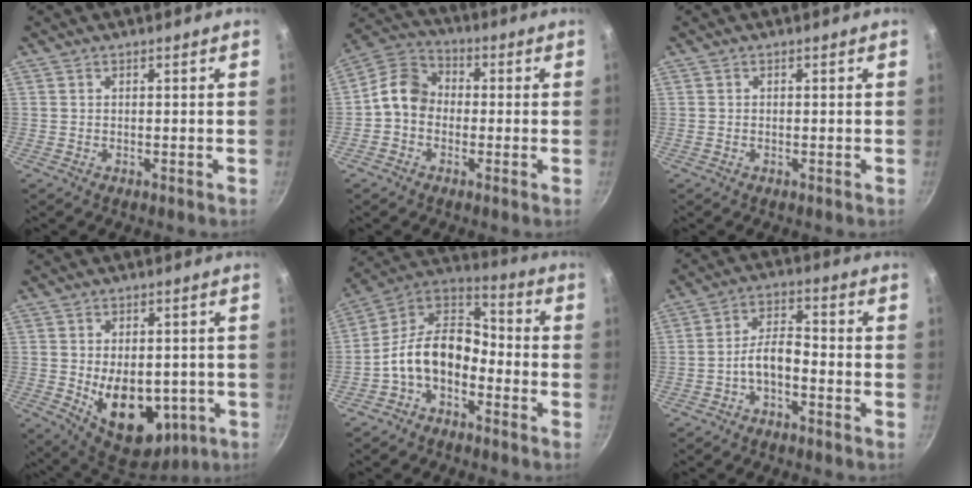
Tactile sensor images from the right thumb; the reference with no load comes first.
{"total": 8.4, "force": [-1.0, 6.9, 4.7], "torque": [-0.058, 0.028, -0.044]}
{"total": 0.0}
{"total": 15.9, "force": [-2.9, 10.0, 12.0], "torque": [-0.140, -0.014, -0.019]}
{"total": 13.6, "force": [-4.9, 8.8, 9.2], "torque": [-0.142, 0.071, -0.117]}
{"total": 5.7, "force": [-2.8, 2.6, 4.2], "torque": [-0.072, 0.041, -0.052]}